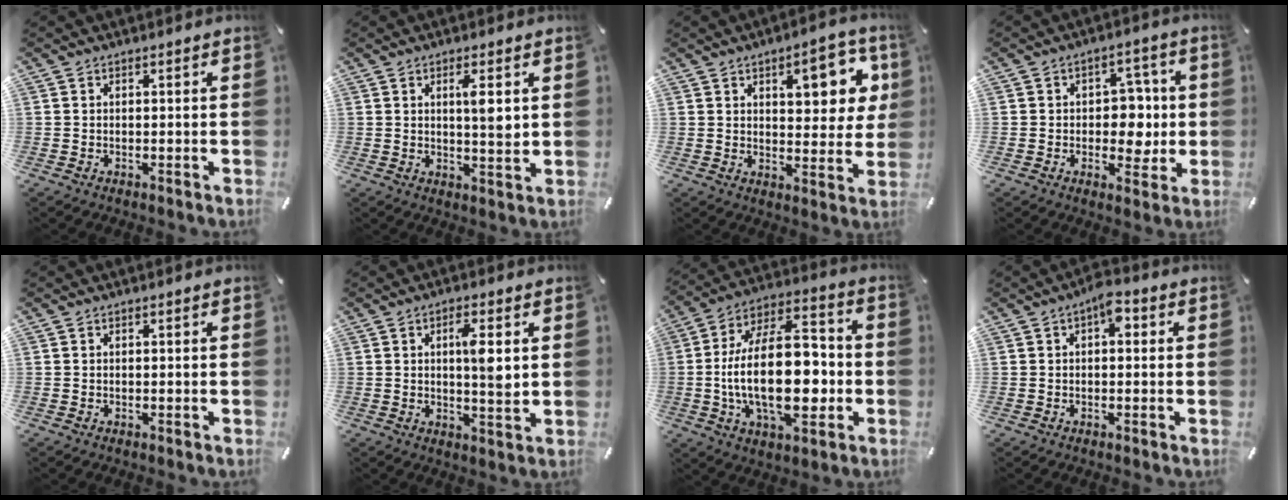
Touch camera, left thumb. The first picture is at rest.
{"total": 5.6, "force": [1.8, 1.2, 5.1], "torque": [-0.080, -0.009, 0.023]}
{"total": 12.0, "force": [5.3, 5.7, 9.2], "torque": [-0.113, -0.014, 0.082]}
{"total": 8.1, "force": [-0.4, 6.5, 4.8], "torque": [-0.048, 0.004, -0.009]}
{"total": 0.0}
{"total": 6.8, "force": [1.7, 1.8, 6.4], "torque": [-0.095, -0.011, 0.019]}
{"total": 23.9, "force": [-3.0, 13.1, 19.7], "torque": [-0.358, -0.003, -0.051]}
{"total": 4.5, "force": [0.9, 2.4, 3.7], "torque": [-0.052, 0.006, 0.008]}